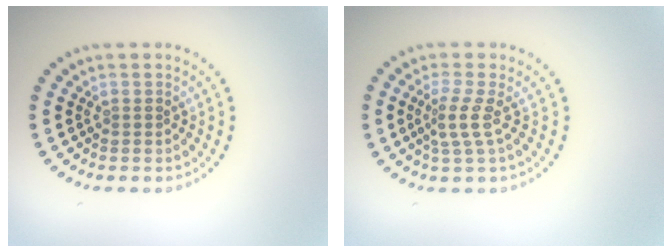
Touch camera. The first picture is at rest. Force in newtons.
{"total": 2.2, "press": 1.4, "slide": 1.7}